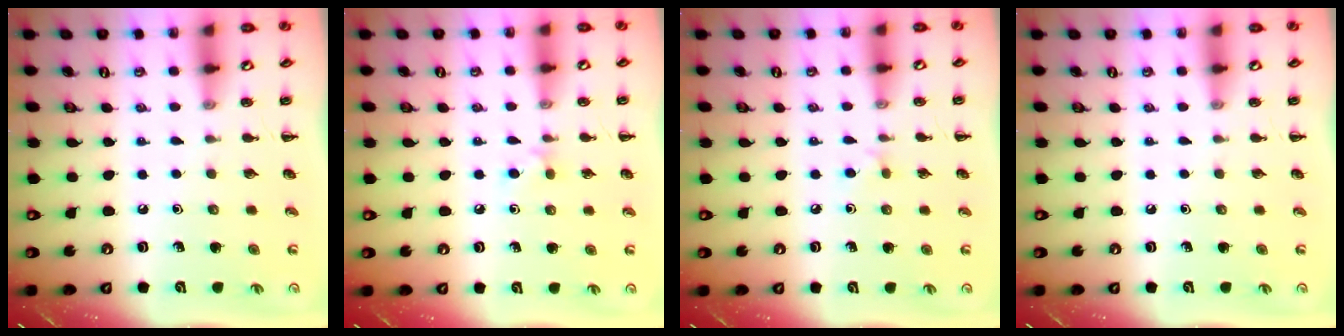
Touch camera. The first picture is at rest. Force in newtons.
{"total": 5.0, "press": 4.6, "slide": 2.0}
{"total": 3.9, "press": 3.5, "slide": 1.6}
{"total": 0.0}